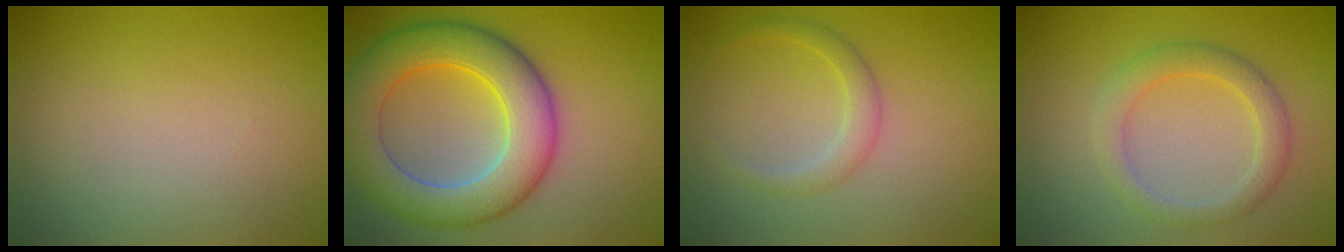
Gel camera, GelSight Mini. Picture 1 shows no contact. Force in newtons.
{"total": 8.7, "press": 8.7, "slide": 0.4}
{"total": 1.7, "press": 1.7, "slide": 0.1}
{"total": 2.9, "press": 2.8, "slide": 0.1}